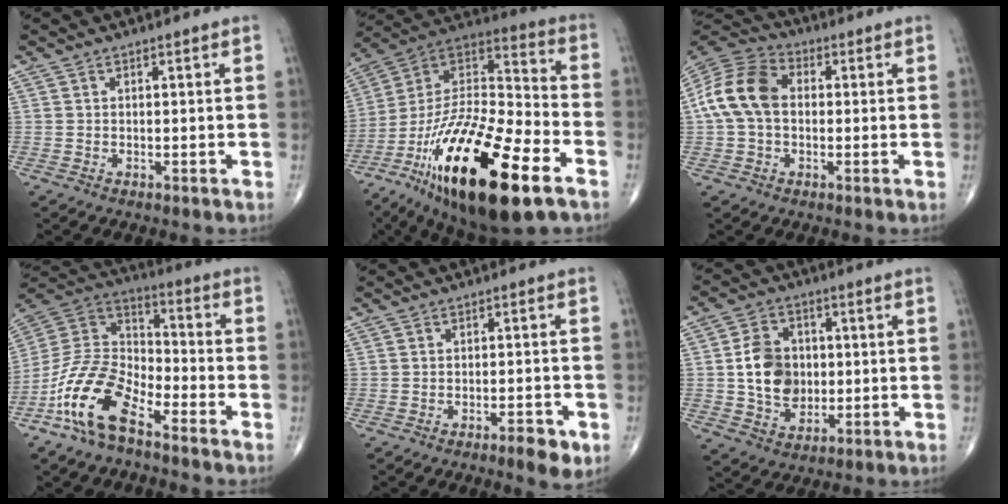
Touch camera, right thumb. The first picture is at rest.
{"total": 31.2, "force": [-15.4, 10.2, 25.2], "torque": [-0.462, 0.046, -0.264]}
{"total": 12.6, "force": [0.5, 8.8, 9.0], "torque": [-0.179, 0.034, -0.001]}
{"total": 15.3, "force": [-9.1, 6.8, 10.1], "torque": [-0.194, 0.063, -0.187]}
{"total": 4.5, "force": [-2.4, 1.3, 3.6], "torque": [-0.050, 0.005, -0.033]}
{"total": 10.7, "force": [0.3, 8.4, 6.7], "torque": [-0.091, 0.004, 0.007]}